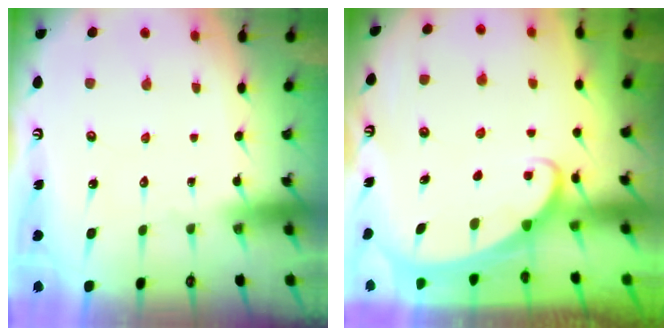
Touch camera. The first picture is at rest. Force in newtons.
{"total": 1.9, "press": 1.9, "slide": 0.2}